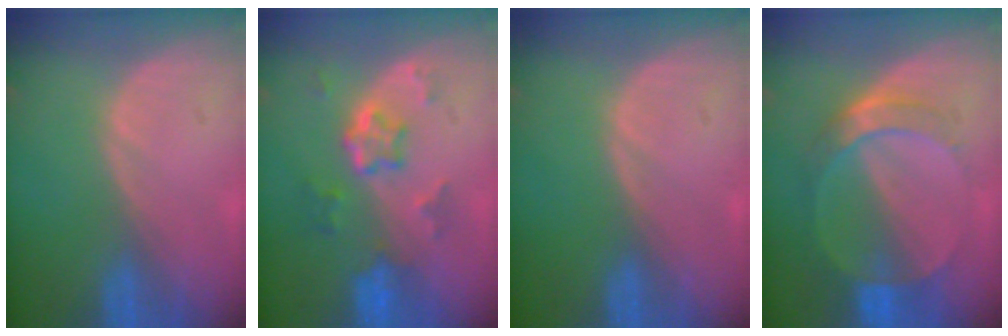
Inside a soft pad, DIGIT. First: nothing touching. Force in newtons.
{"total": 5.9, "press": 5.3, "slide": 2.6}
{"total": 0.0}
{"total": 7.1, "press": 6.3, "slide": 3.2}